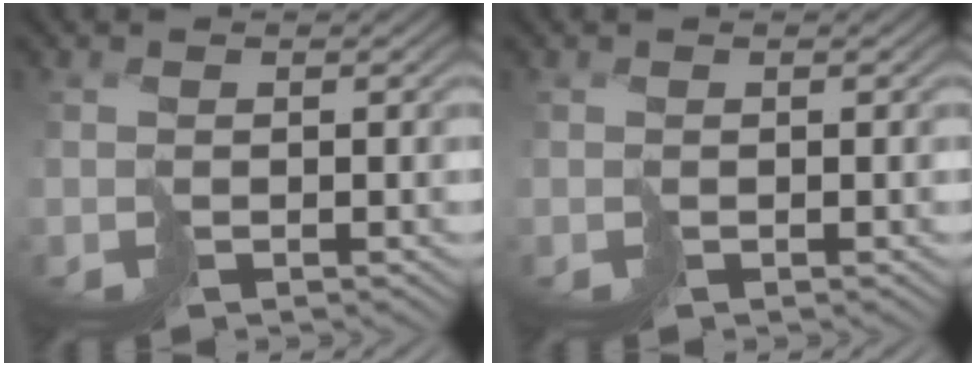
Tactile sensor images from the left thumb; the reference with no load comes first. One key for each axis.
{"total": 0.0}